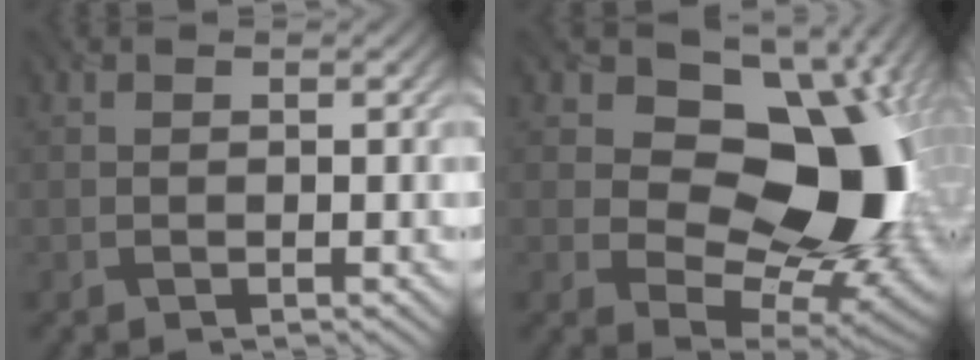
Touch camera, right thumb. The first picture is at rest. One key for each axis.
{"total": 18.1, "fx": 3.7, "fy": 12.6, "fz": 12.4, "tx": -0.173, "ty": 0.011, "tz": 0.072}